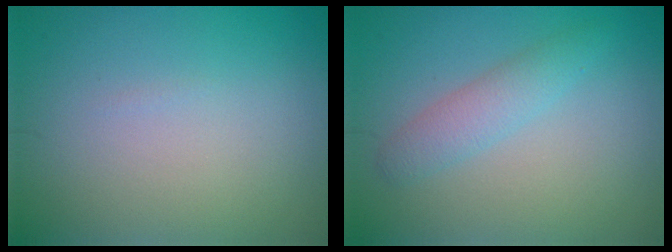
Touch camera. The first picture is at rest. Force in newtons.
{"total": 2.3, "press": 2.3, "slide": 0.0}